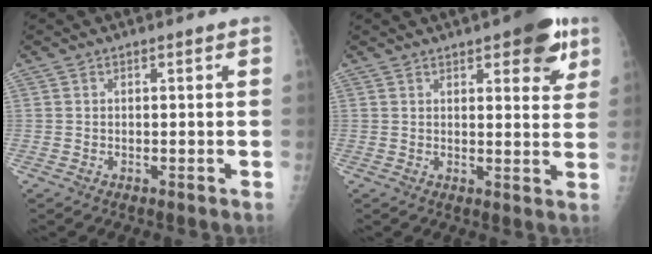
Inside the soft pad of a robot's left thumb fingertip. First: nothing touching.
{"total": 9.4, "force": [5.2, 3.4, 7.1], "torque": [-0.060, -0.018, 0.060]}